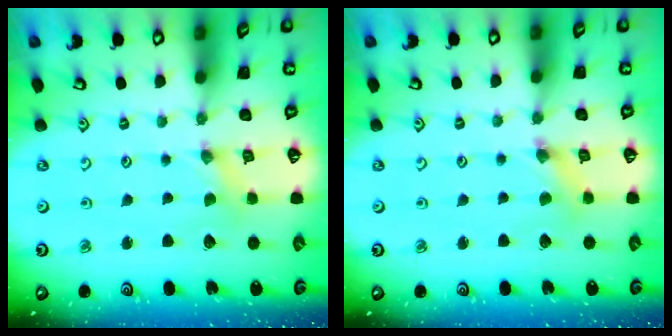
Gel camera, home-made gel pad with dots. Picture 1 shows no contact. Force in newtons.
{"total": 2.9, "press": 2.9, "slide": 0.3}